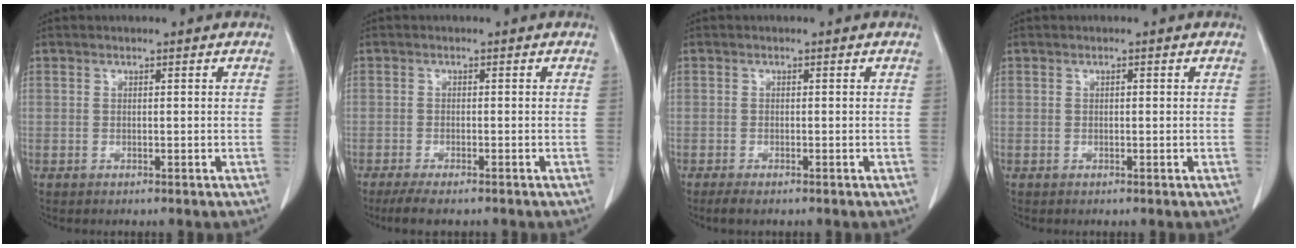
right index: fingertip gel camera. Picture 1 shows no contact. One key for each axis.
{"total": 5.3, "fx": -4.3, "fy": 1.0, "fz": 2.9, "tx": -0.045, "ty": -0.011, "tz": -0.065}
{"total": 2.4, "fx": -1.9, "fy": 0.5, "fz": 1.4, "tx": -0.026, "ty": -0.007, "tz": -0.027}
{"total": 0.0}